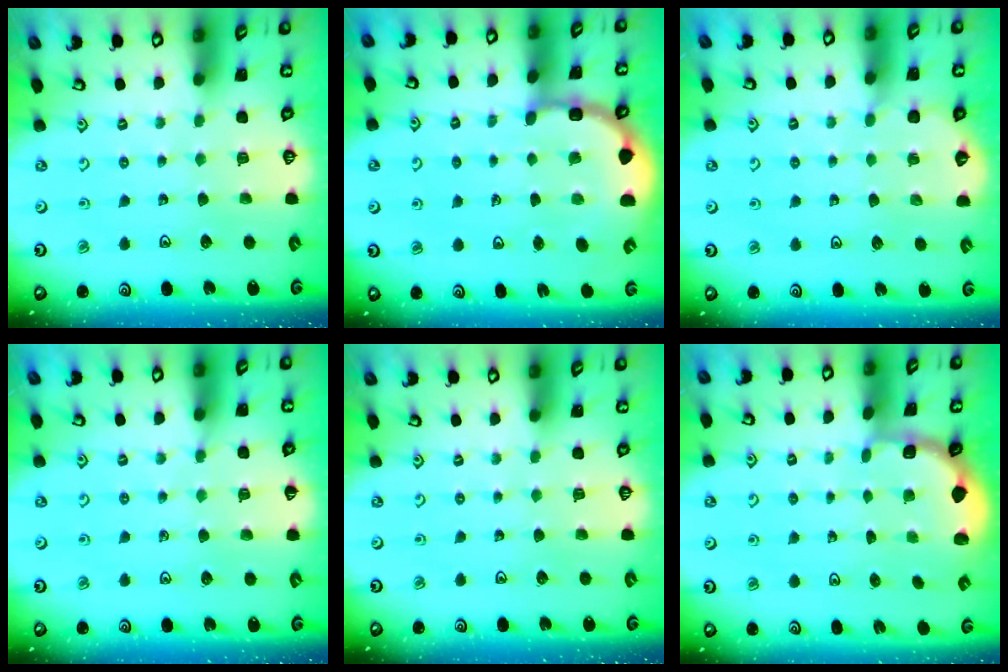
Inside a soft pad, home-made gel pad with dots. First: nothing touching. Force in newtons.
{"total": 5.0, "press": 4.8, "slide": 1.3}
{"total": 3.1, "press": 3.1, "slide": 0.2}
{"total": 4.4, "press": 4.4, "slide": 0.5}
{"total": 0.0}
{"total": 1.9, "press": 1.8, "slide": 0.7}